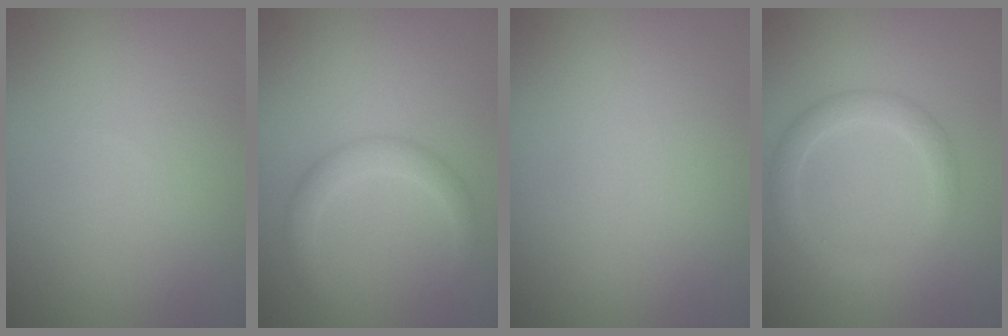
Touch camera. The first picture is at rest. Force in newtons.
{"total": 2.4, "press": 2.4, "slide": 0.1}
{"total": 0.0}
{"total": 2.6, "press": 2.6, "slide": 0.1}